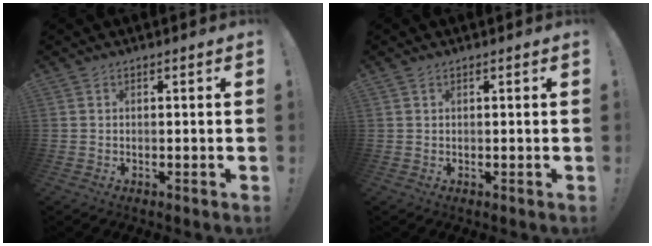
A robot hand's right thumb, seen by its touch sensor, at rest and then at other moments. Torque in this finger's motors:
{"motor_torque": [-0.06, -0.14, -0.05, -0.02, 0.05]}